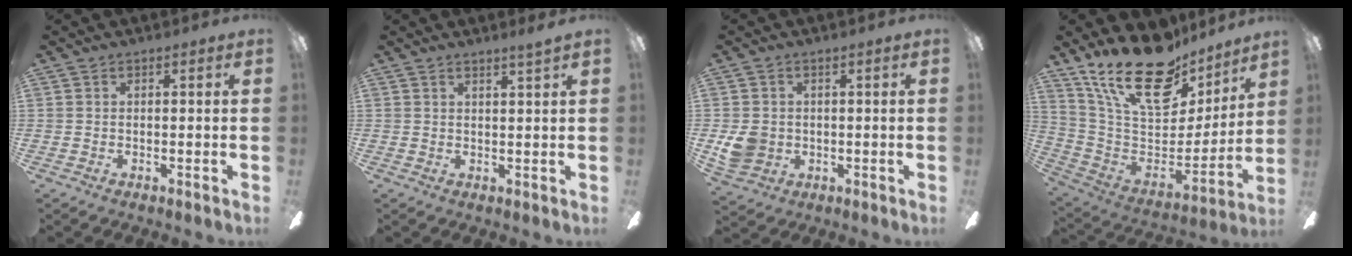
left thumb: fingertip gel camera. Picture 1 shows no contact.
{"total": 2.1, "force": [1.9, -0.6, 0.6], "torque": [-0.015, -0.013, 0.035]}
{"total": 5.5, "force": [0.2, 5.1, 2.2], "torque": [-0.041, 0.004, 0.007]}
{"total": 25.3, "force": [17.3, 11.9, 14.1], "torque": [-0.246, -0.110, 0.311]}